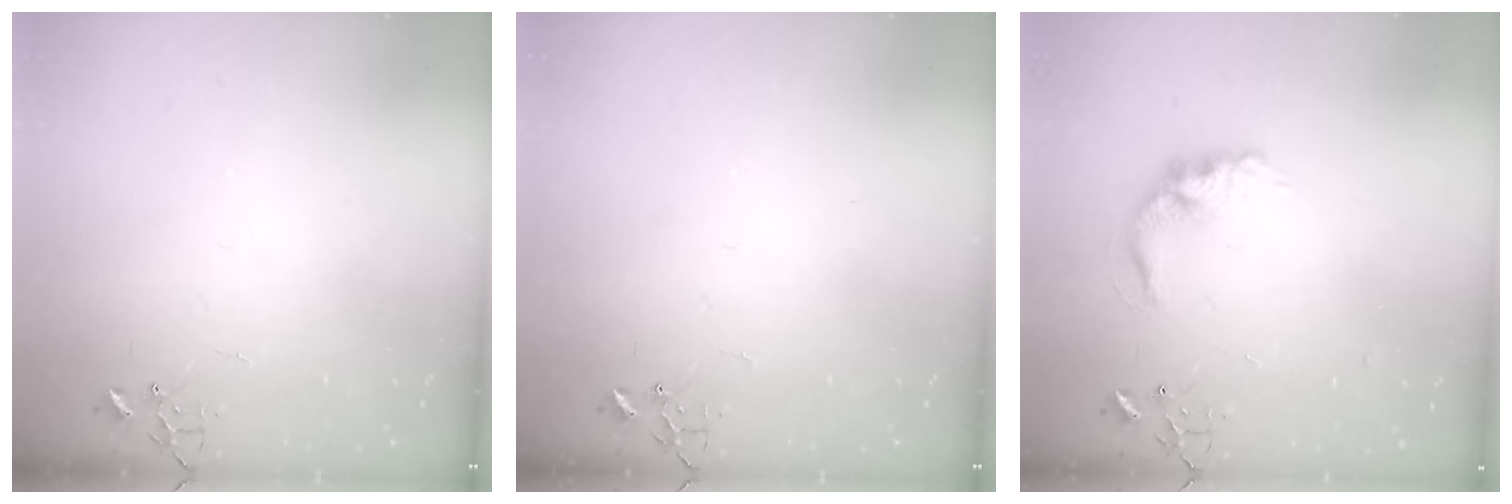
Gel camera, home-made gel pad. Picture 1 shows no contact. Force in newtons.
{"total": 0.0}
{"total": 11.9, "press": 11.9, "slide": 0.7}